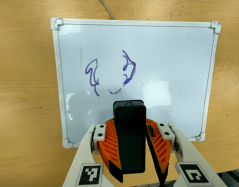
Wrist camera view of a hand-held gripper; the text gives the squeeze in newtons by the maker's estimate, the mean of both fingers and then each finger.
{"total": 9.5, "left": 9.9, "right": 9.1}